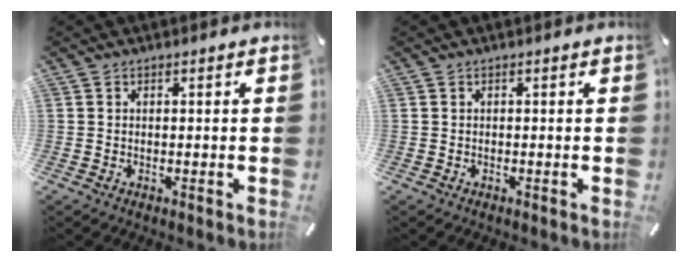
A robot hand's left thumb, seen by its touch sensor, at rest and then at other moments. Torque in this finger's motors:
{"motor_torque": [0.00, 0.00, -0.03, 0.04, -0.01]}